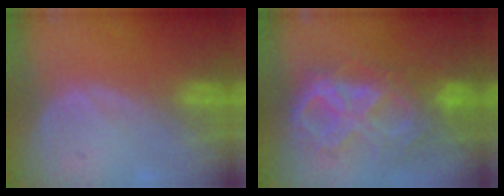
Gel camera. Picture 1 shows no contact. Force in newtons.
{"total": 10.4, "press": 8.9, "slide": 5.4}